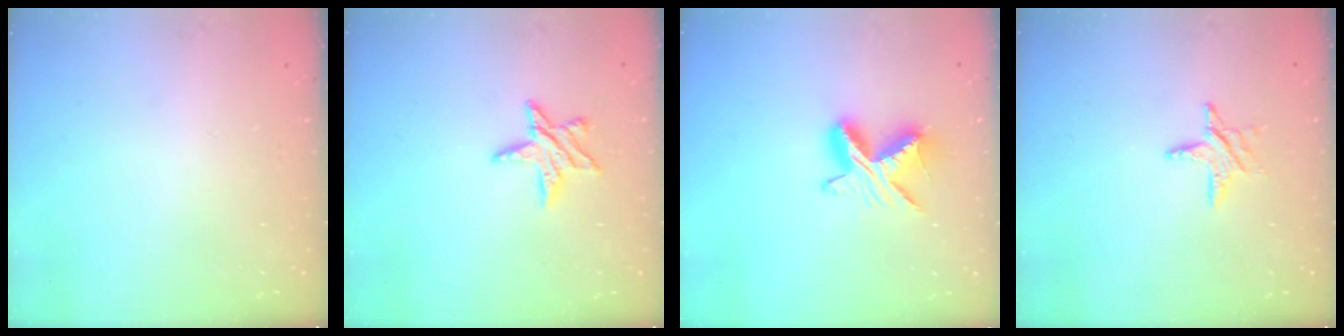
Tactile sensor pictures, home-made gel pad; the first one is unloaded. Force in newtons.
{"total": 7.2, "press": 7.2, "slide": 0.5}
{"total": 9.0, "press": 9.0, "slide": 0.2}
{"total": 6.9, "press": 6.9, "slide": 0.5}